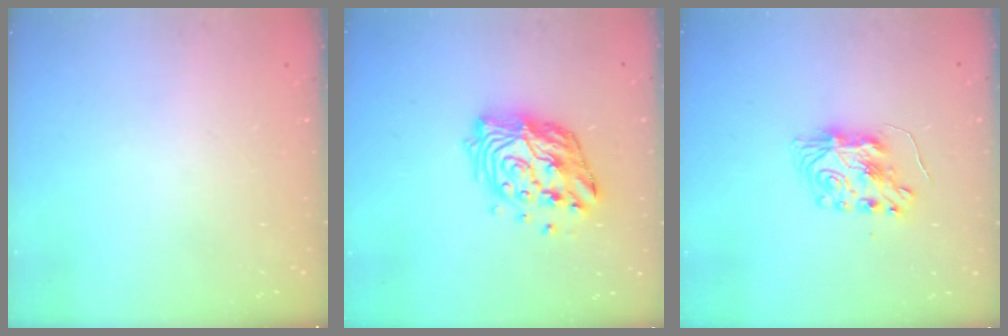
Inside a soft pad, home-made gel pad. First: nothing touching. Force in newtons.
{"total": 15.0, "press": 14.9, "slide": 1.6}
{"total": 8.1, "press": 8.1, "slide": 0.5}